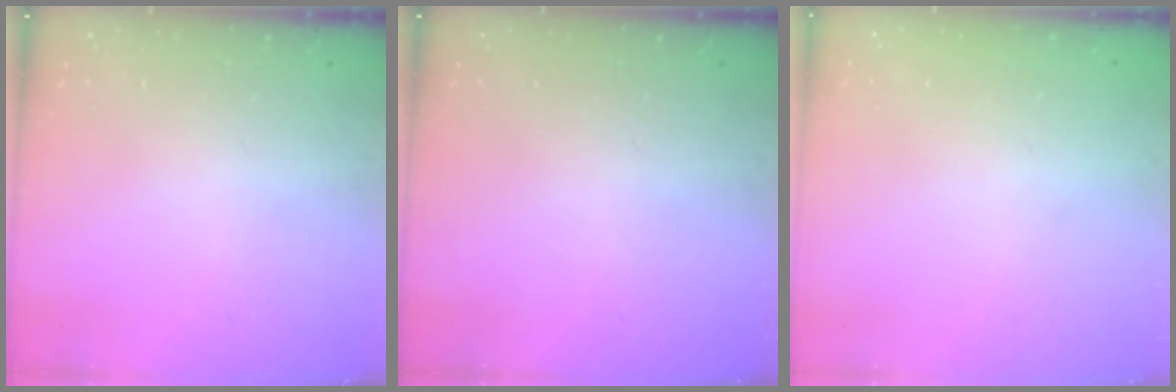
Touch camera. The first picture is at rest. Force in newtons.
{"total": 0.0}
{"total": 0.0}